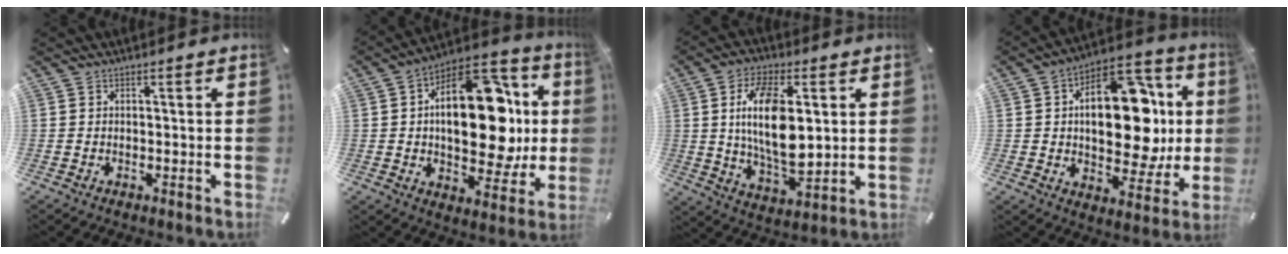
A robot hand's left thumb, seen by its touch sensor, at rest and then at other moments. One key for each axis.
{"total": 24.4, "fx": 3.0, "fy": 13.8, "fz": 19.9, "tx": -0.293, "ty": -0.017, "tz": 0.053}
{"total": 15.0, "fx": 3.1, "fy": 7.4, "fz": 12.7, "tx": -0.255, "ty": -0.012, "tz": 0.047}
{"total": 22.4, "fx": 3.0, "fy": 13.0, "fz": 17.9, "tx": -0.251, "ty": -0.017, "tz": 0.050}